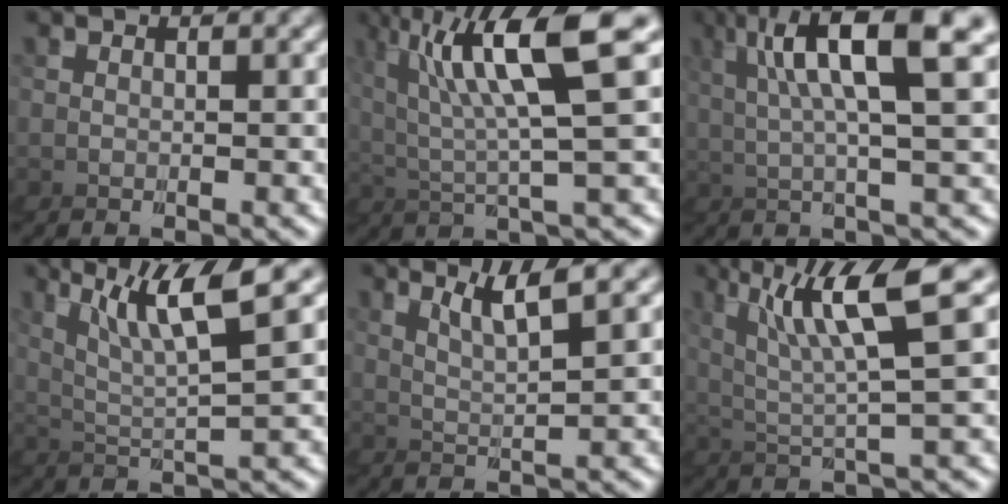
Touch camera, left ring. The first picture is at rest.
{"total": 7.3, "force": [4.4, 1.1, 5.7], "torque": [-0.134, 0.041, 0.062]}
{"total": 5.7, "force": [4.1, -0.4, 4.0], "torque": [-0.074, 0.038, 0.051]}
{"total": 5.7, "force": [5.3, -1.9, 1.0], "torque": [-0.056, 0.036, 0.070]}
{"total": 4.5, "force": [3.5, -2.5, -1.2], "torque": [-0.017, 0.019, 0.048]}
{"total": 5.5, "force": [4.6, -0.7, 3.0], "torque": [-0.088, 0.038, 0.064]}